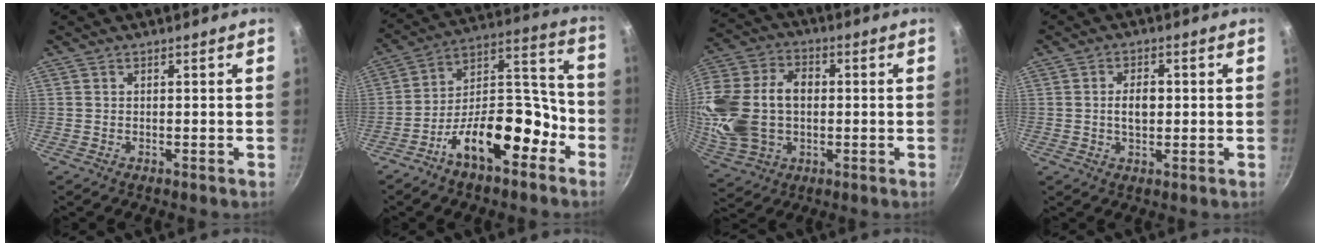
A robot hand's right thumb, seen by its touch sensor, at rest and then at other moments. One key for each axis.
{"total": 18.1, "fx": -9.3, "fy": 8.9, "fz": 12.7, "tx": -0.154, "ty": 0.098, "tz": -0.163}
{"total": 20.9, "fx": 0.2, "fy": 14.8, "fz": 14.8, "tx": -0.301, "ty": 0.029, "tz": 0.010}
{"total": 4.8, "fx": 0.2, "fy": 2.9, "fz": 3.8, "tx": -0.051, "ty": 0.006, "tz": -0.001}